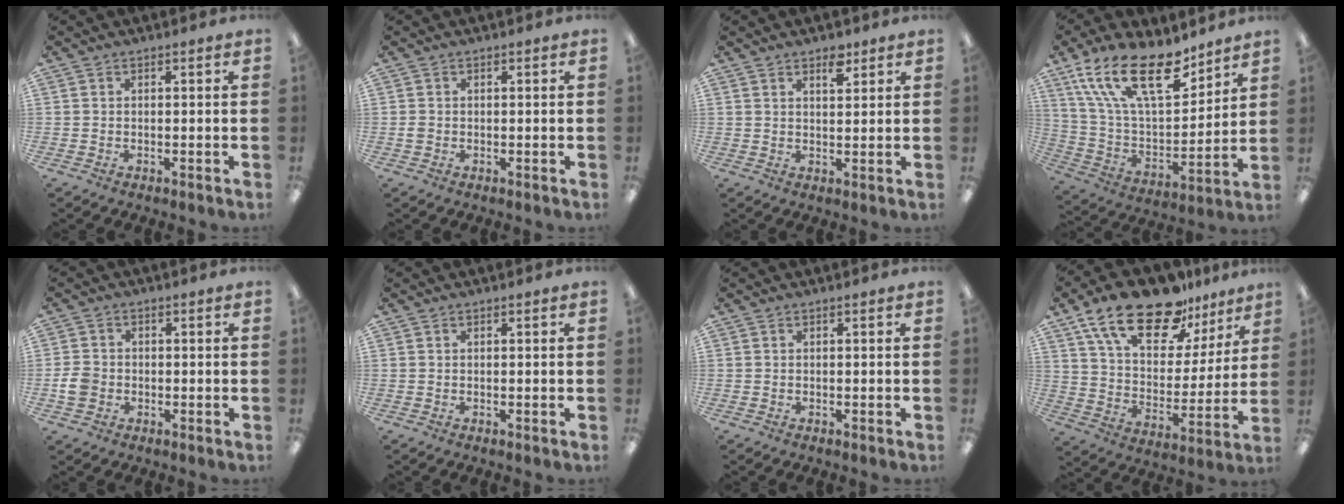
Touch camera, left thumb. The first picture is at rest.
{"total": 1.2, "force": [0.0, 1.0, 0.6], "torque": [-0.011, 0.004, 0.000]}
{"total": 3.9, "force": [3.0, 1.7, 1.9], "torque": [-0.012, -0.016, 0.047]}
{"total": 22.4, "force": [14.3, 9.4, 14.5], "torque": [-0.277, -0.079, 0.250]}
{"total": 4.4, "force": [-0.9, 3.7, 2.2], "torque": [-0.043, 0.007, -0.015]}
{"total": 0.0}
{"total": 0.0}
{"total": 20.8, "force": [15.0, 9.1, 11.2], "torque": [-0.199, -0.089, 0.263]}